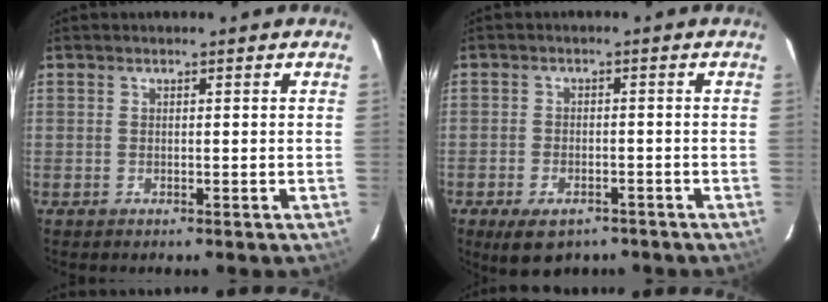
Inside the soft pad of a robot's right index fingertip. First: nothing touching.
{"total": 7.5, "force": [-5.1, 3.9, 3.8], "torque": [-0.082, -0.009, -0.072]}